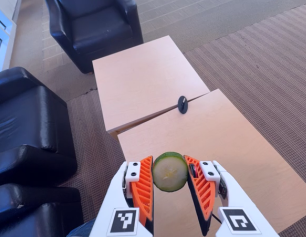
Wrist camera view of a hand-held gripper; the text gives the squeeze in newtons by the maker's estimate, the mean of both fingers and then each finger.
{"total": 12.7, "left": 13.3, "right": 12.0}